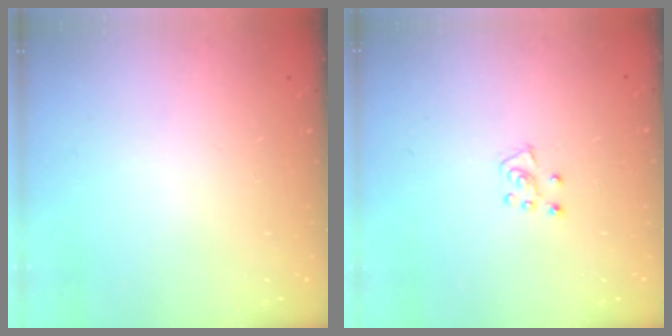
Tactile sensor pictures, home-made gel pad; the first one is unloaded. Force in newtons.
{"total": 5.3, "press": 5.3, "slide": 0.4}